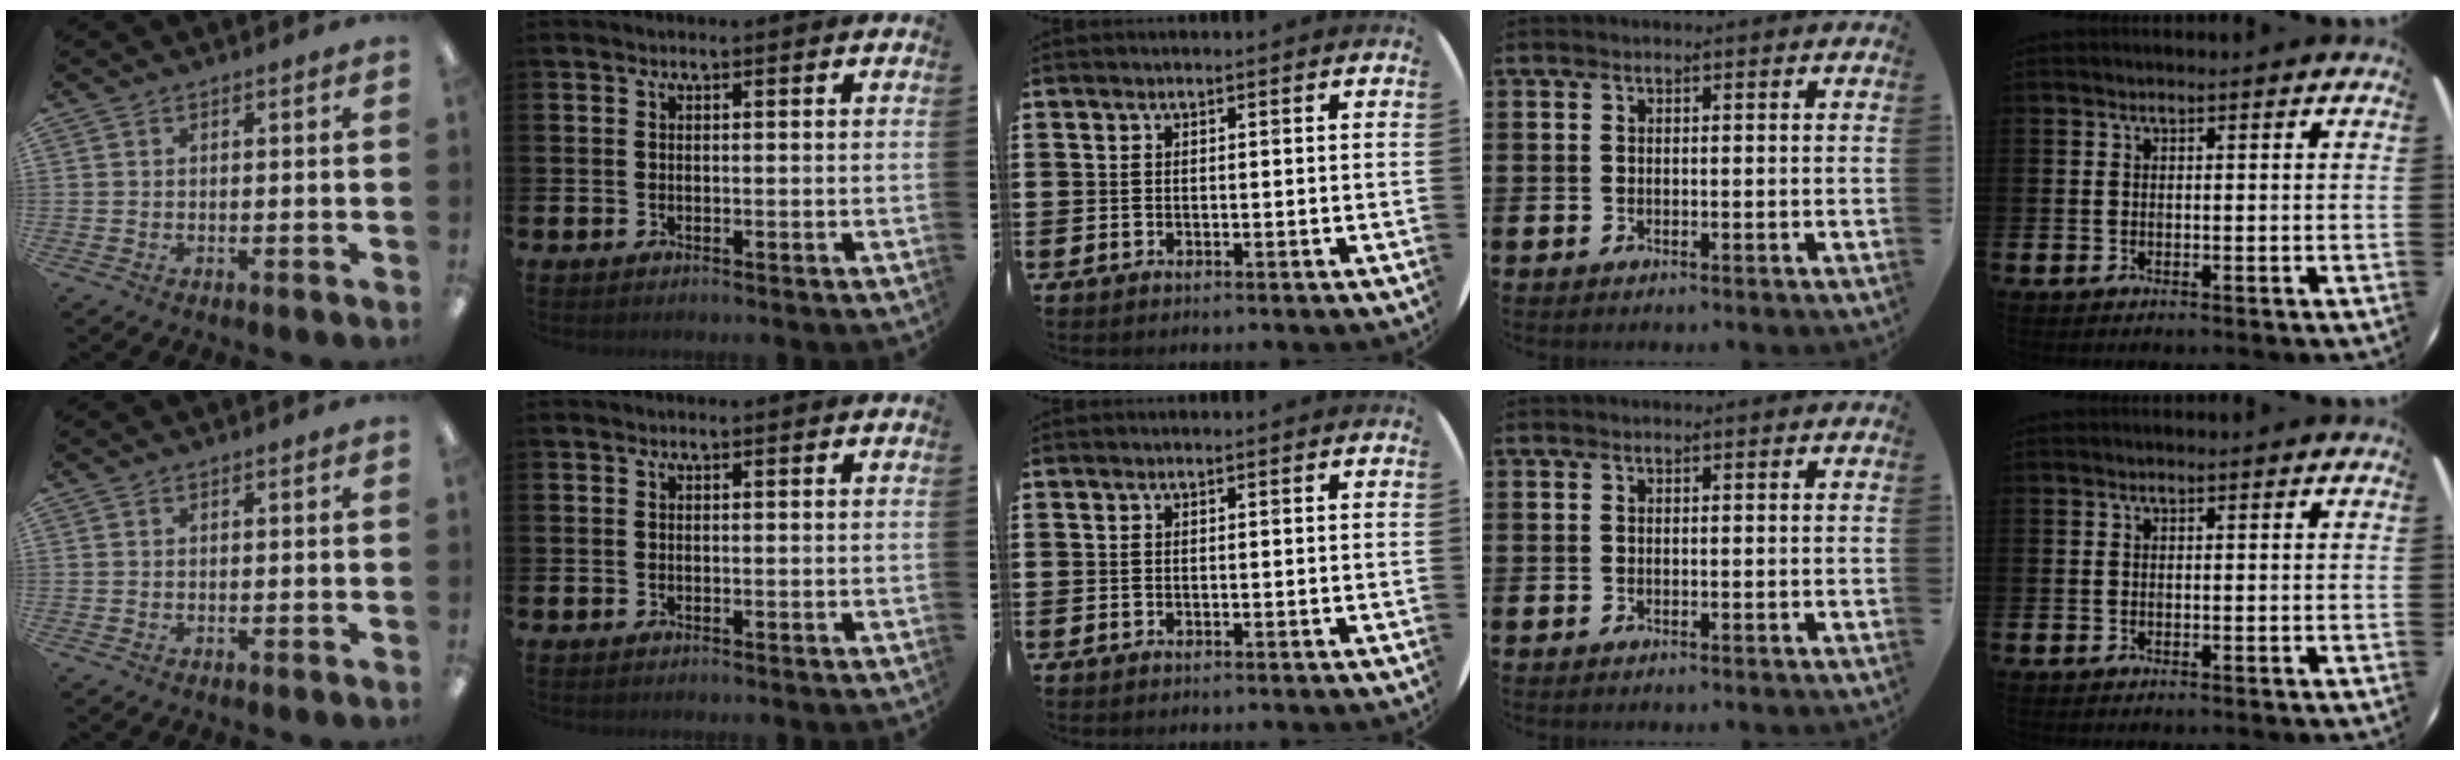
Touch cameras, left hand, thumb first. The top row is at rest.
{}